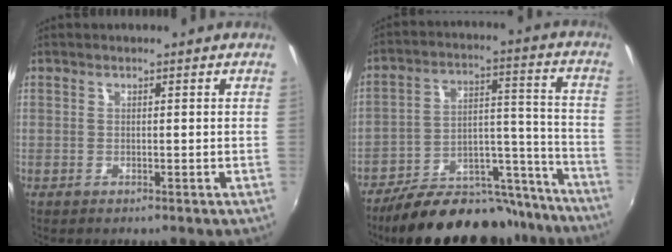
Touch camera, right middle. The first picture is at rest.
{"total": 23.7, "force": [-20.2, 8.4, 9.0], "torque": [-0.146, 0.042, -0.271]}